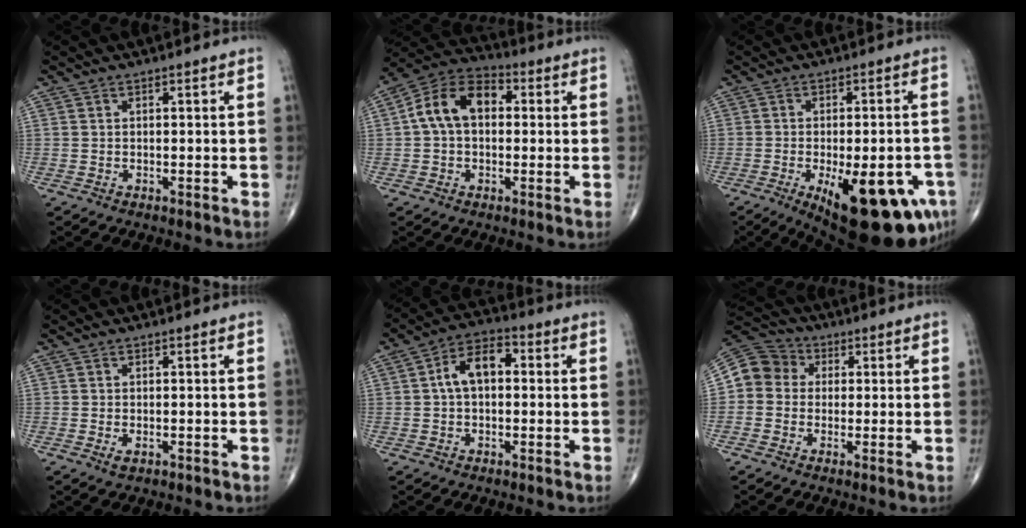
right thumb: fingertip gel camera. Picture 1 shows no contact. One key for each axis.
{"total": 11.7, "fx": 1.4, "fy": 7.8, "fz": 8.6, "tx": -0.145, "ty": 0.035, "tz": 0.011}
{"total": 21.0, "fx": -8.7, "fy": 8.0, "fz": 17.4, "tx": -0.183, "ty": 0.001, "tz": -0.102}
{"total": 1.5, "fx": -0.5, "fy": 0.8, "fz": 1.1, "tx": -0.023, "ty": -0.004, "tz": -0.007}
{"total": 8.2, "fx": 0.8, "fy": 5.0, "fz": 6.5, "tx": -0.106, "ty": 0.029, "tz": 0.004}
{"total": 8.4, "fx": 0.6, "fy": 7.7, "fz": 3.4, "tx": -0.045, "ty": 0.025, "tz": -0.002}